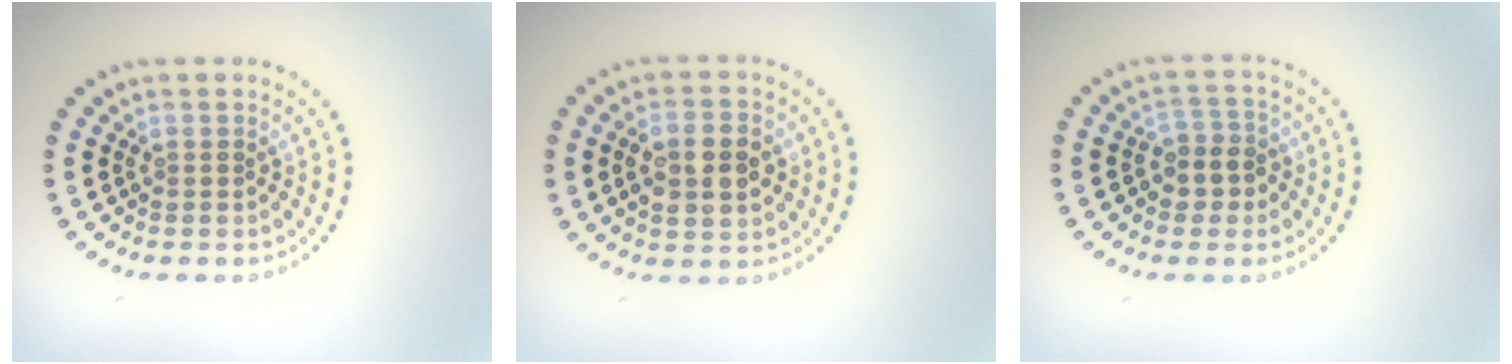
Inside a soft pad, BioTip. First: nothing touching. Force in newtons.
{"total": 4.2, "press": 4.2, "slide": 0.4}
{"total": 2.5, "press": 2.2, "slide": 1.0}